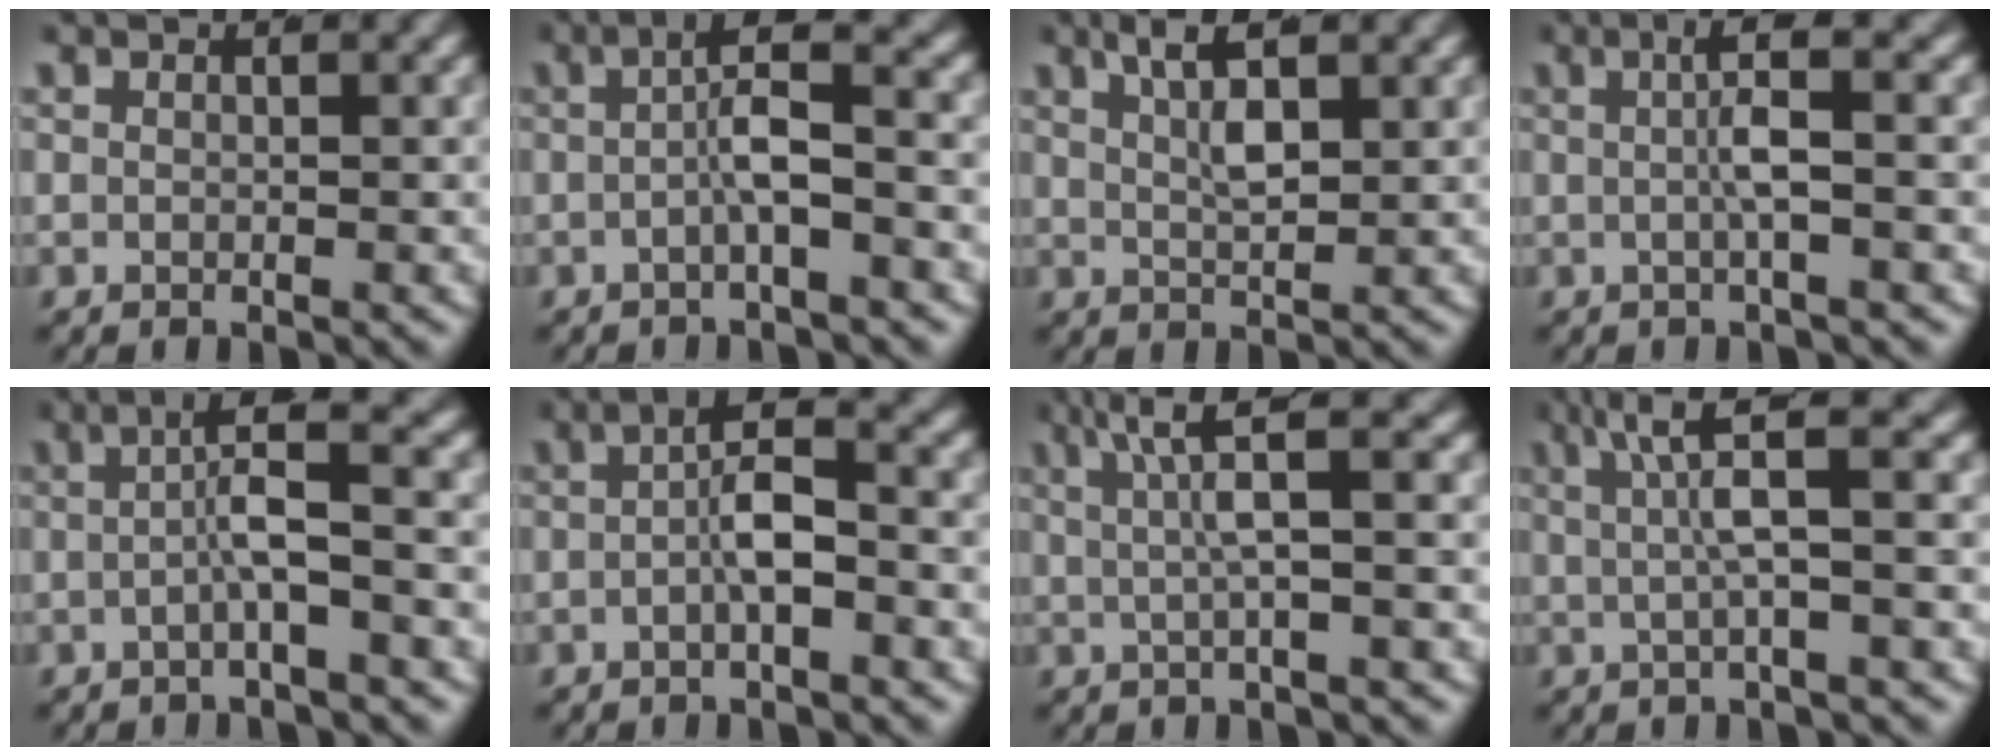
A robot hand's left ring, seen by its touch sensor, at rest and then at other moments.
{"total": 3.6, "force": [-0.6, 0.0, 3.5], "torque": [-0.050, 0.011, -0.012]}
{"total": 4.9, "force": [2.8, 1.2, 3.8], "torque": [-0.060, 0.001, 0.053]}
{"total": 3.3, "force": [0.4, -0.5, 3.2], "torque": [-0.053, 0.009, 0.006]}
{"total": 3.7, "force": [-0.3, -0.4, 3.7], "torque": [-0.053, 0.014, -0.007]}
{"total": 3.5, "force": [-0.8, 0.5, 3.4], "torque": [-0.046, 0.005, -0.016]}
{"total": 4.7, "force": [2.3, -0.2, 4.1], "torque": [-0.062, 0.013, 0.035]}
{"total": 4.8, "force": [2.0, 0.1, 4.4], "torque": [-0.070, 0.011, 0.030]}